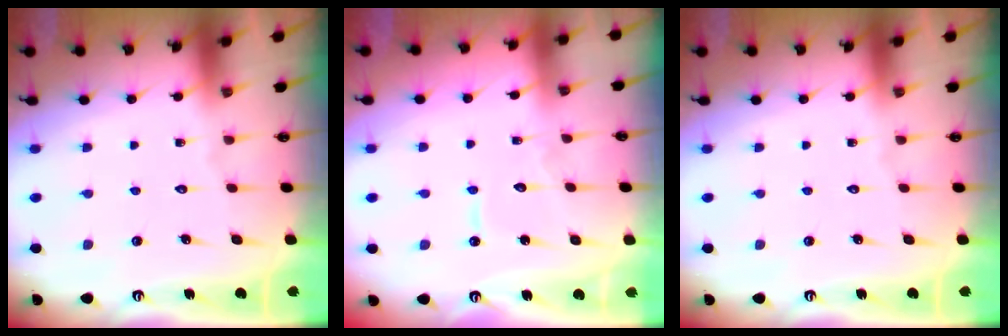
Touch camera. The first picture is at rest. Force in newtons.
{"total": 5.3, "press": 5.3, "slide": 0.4}
{"total": 0.0}